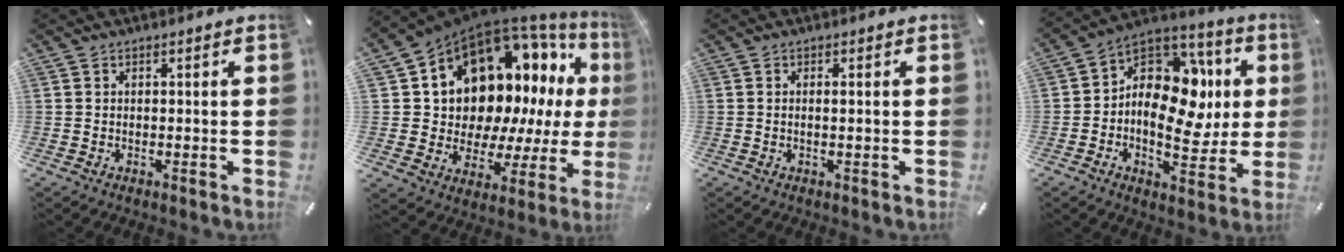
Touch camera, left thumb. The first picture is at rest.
{"total": 15.9, "force": [6.9, 11.5, 8.6], "torque": [-0.129, -0.080, 0.137]}
{"total": 1.2, "force": [0.1, -0.1, 1.2], "torque": [-0.024, -0.006, 0.003]}
{"total": 16.5, "force": [0.9, 11.7, 11.6], "torque": [-0.187, -0.016, 0.020]}